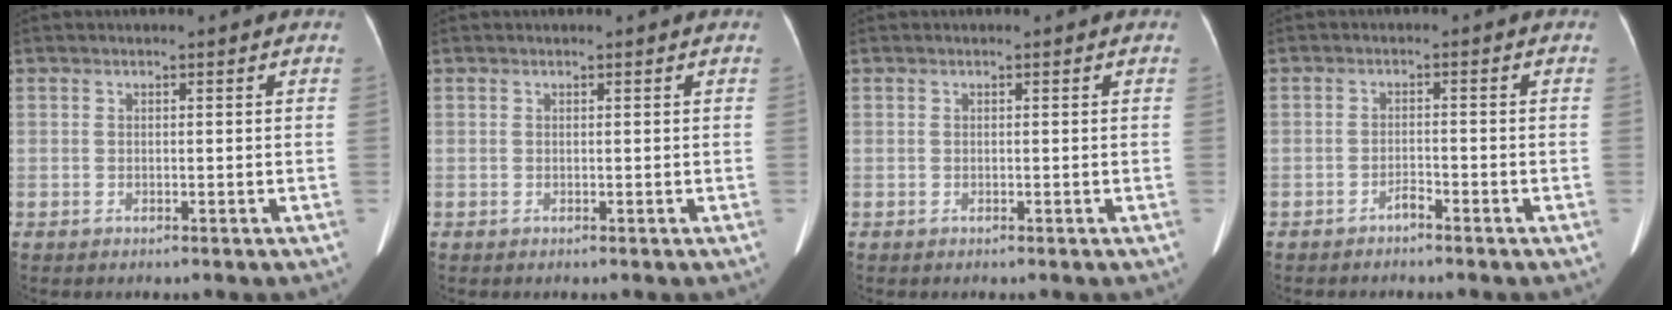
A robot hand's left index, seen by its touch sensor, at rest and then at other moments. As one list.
[{"total": 0.0}, {"total": 0.0}, {"total": 1.5, "force": [-1.3, 0.2, 0.6], "torque": [-0.010, 0.003, -0.024]}]